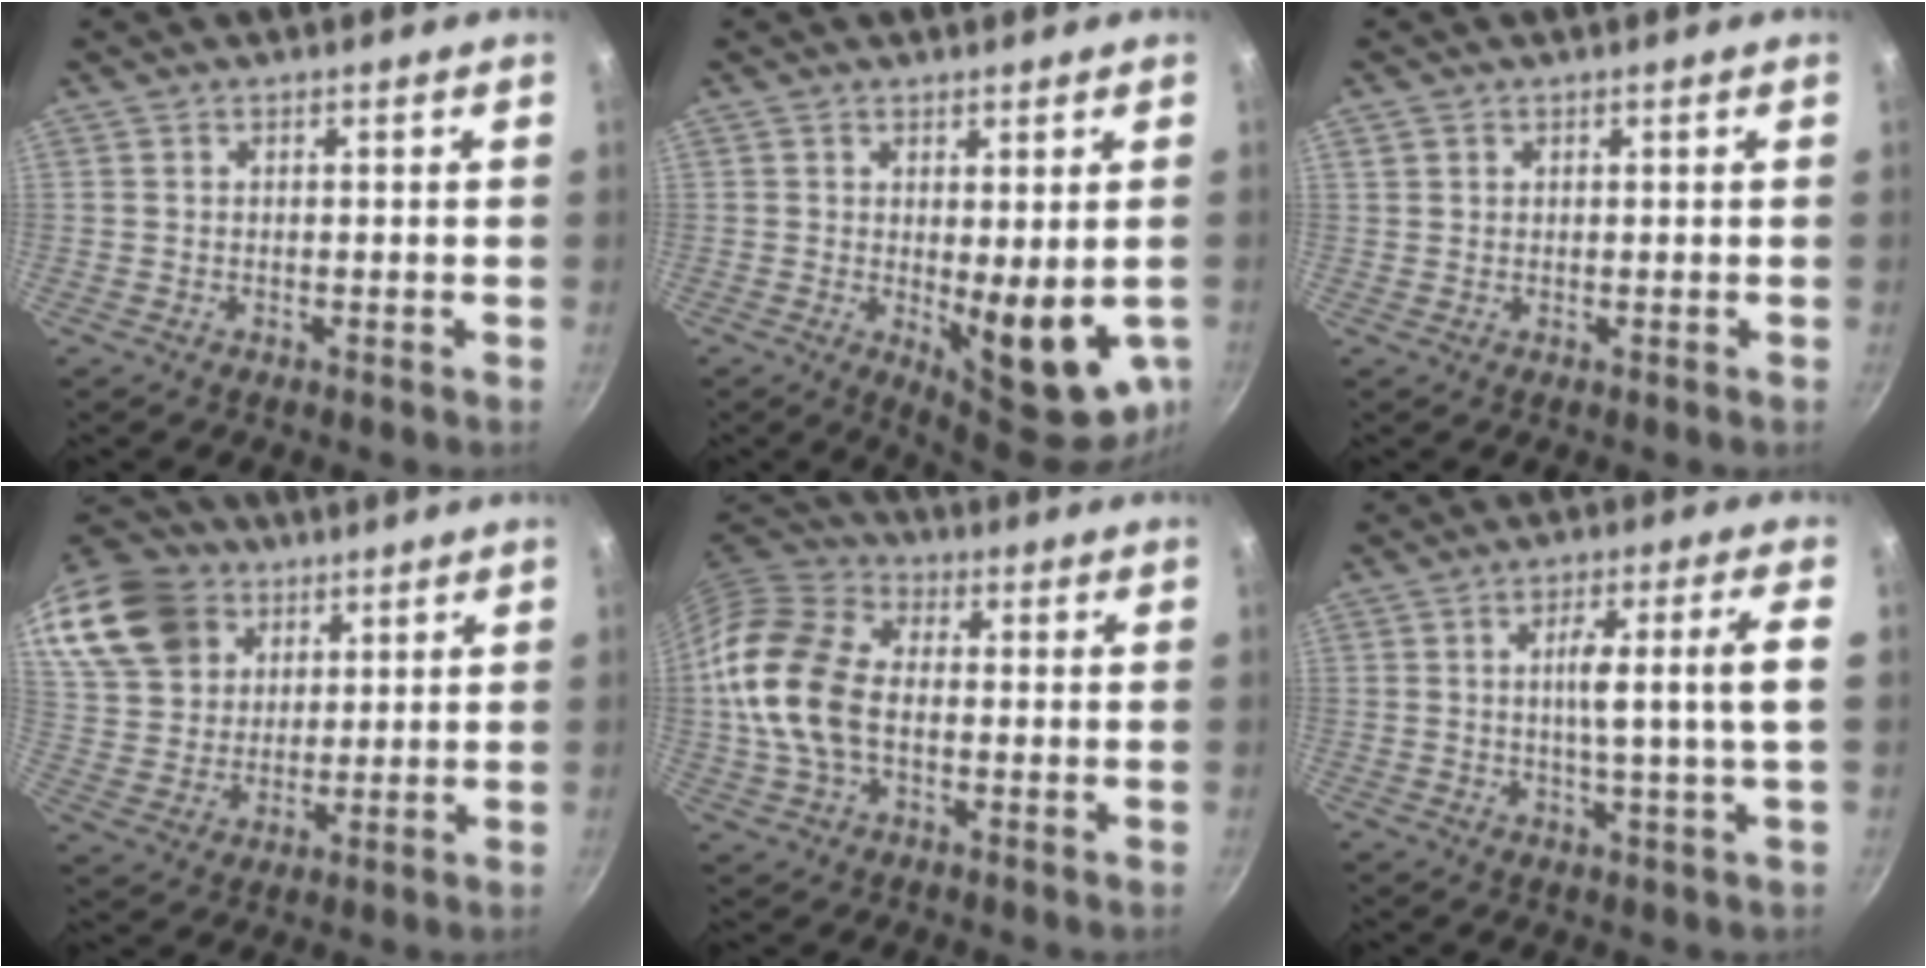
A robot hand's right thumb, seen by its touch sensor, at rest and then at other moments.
{"total": 12.4, "force": [-1.5, 4.4, 11.5], "torque": [-0.128, -0.020, -0.006]}
{"total": 1.5, "force": [0.7, 1.2, 0.5], "torque": [-0.007, 0.002, 0.011]}
{"total": 19.0, "force": [10.3, 14.0, 7.8], "torque": [-0.155, -0.012, 0.198]}
{"total": 15.6, "force": [-0.9, 10.1, 11.9], "torque": [-0.219, 0.025, -0.034]}
{"total": 9.1, "force": [0.6, -0.1, 9.1], "torque": [-0.146, 0.011, 0.012]}